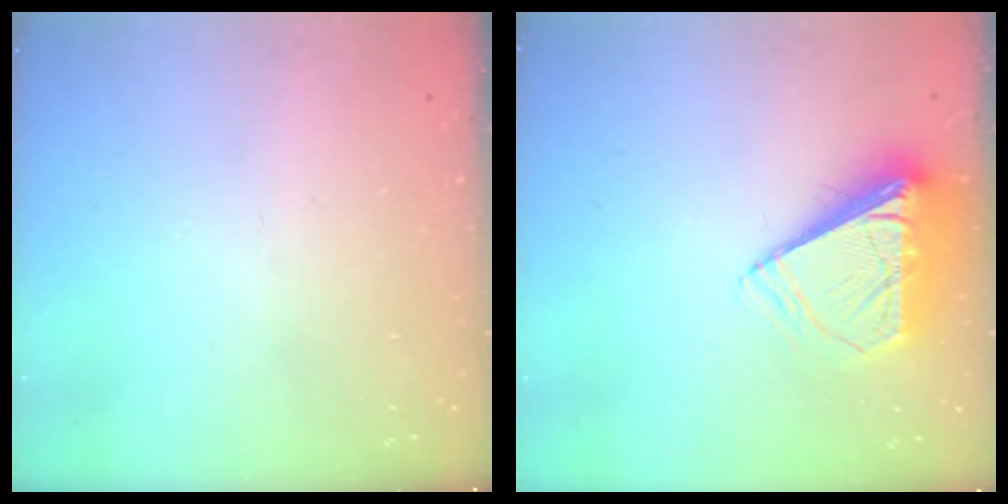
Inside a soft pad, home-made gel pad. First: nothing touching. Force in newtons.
{"total": 9.1, "press": 9.1, "slide": 1.2}